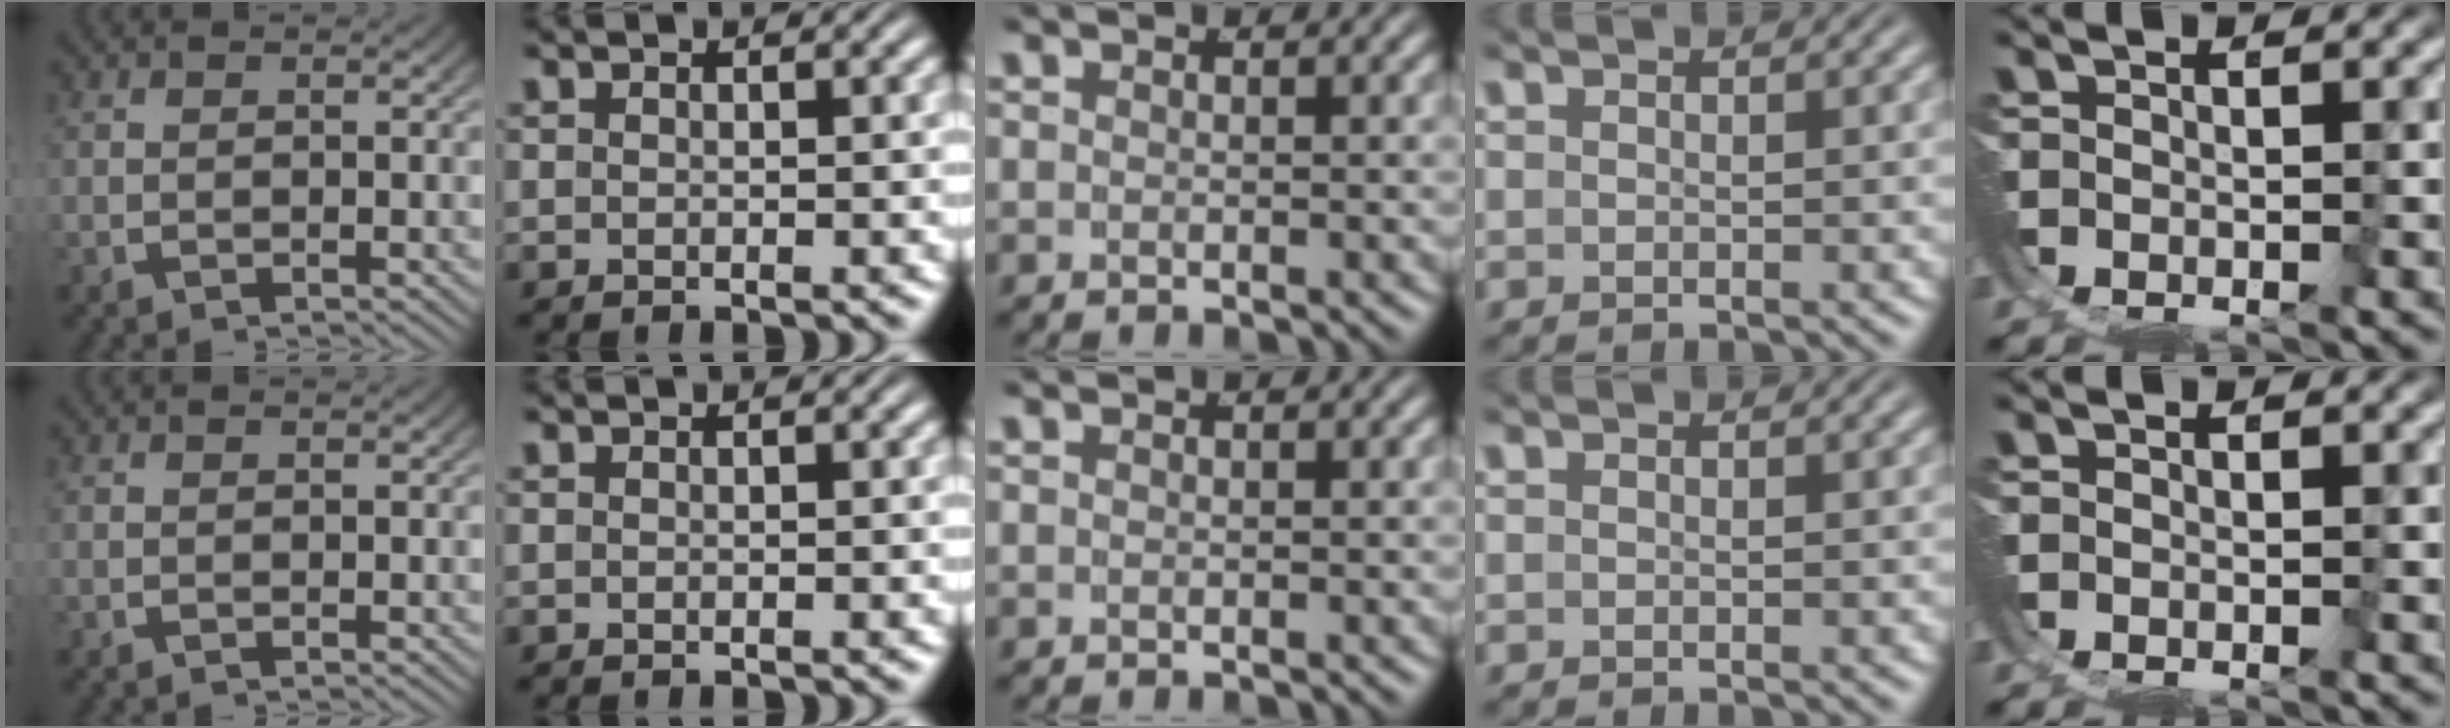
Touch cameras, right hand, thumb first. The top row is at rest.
{}